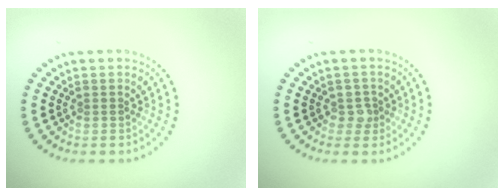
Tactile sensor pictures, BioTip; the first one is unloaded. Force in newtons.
{"total": 1.4, "press": 1.3, "slide": 0.5}